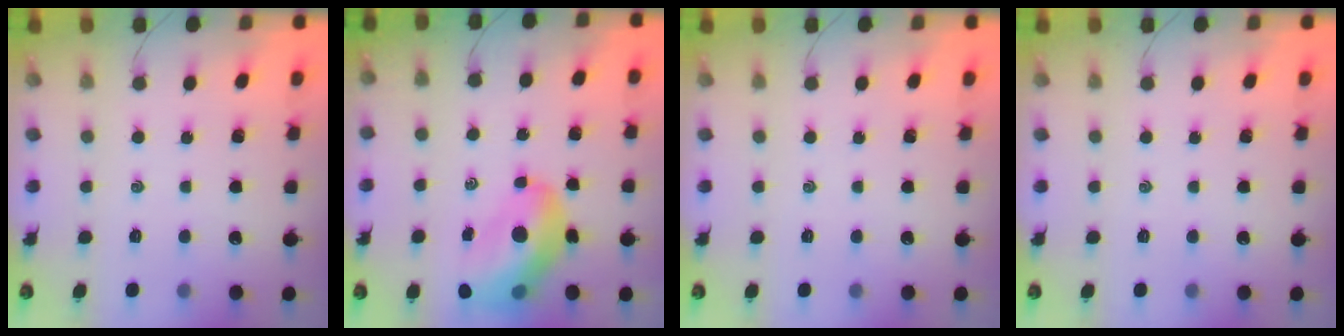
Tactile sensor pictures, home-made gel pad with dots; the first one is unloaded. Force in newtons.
{"total": 14.6, "press": 14.0, "slide": 4.0}
{"total": 0.0}
{"total": 0.0}